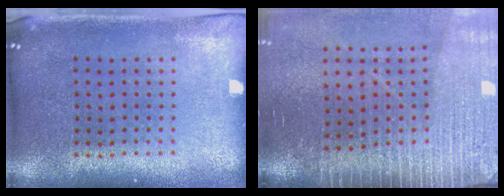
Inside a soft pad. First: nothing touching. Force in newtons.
{"total": 3.7, "press": 3.3, "slide": 1.6}